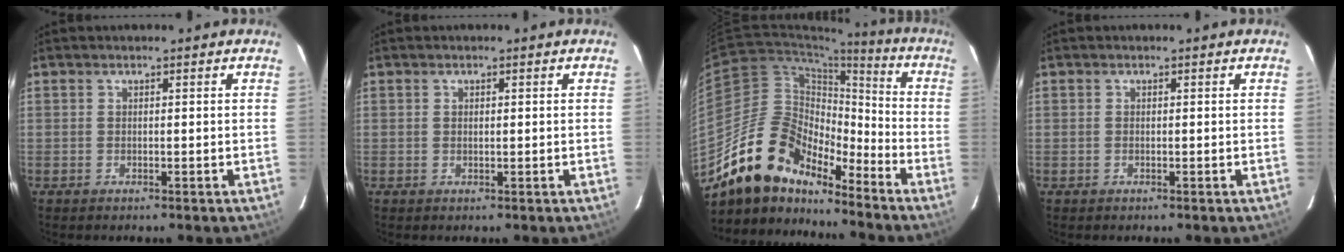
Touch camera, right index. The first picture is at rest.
{"total": 0.7, "force": [0.2, 0.4, 0.6], "torque": [-0.010, 0.002, 0.004]}
{"total": 17.0, "force": [-14.1, 6.9, 6.6], "torque": [-0.124, 0.018, -0.253]}
{"total": 0.0}